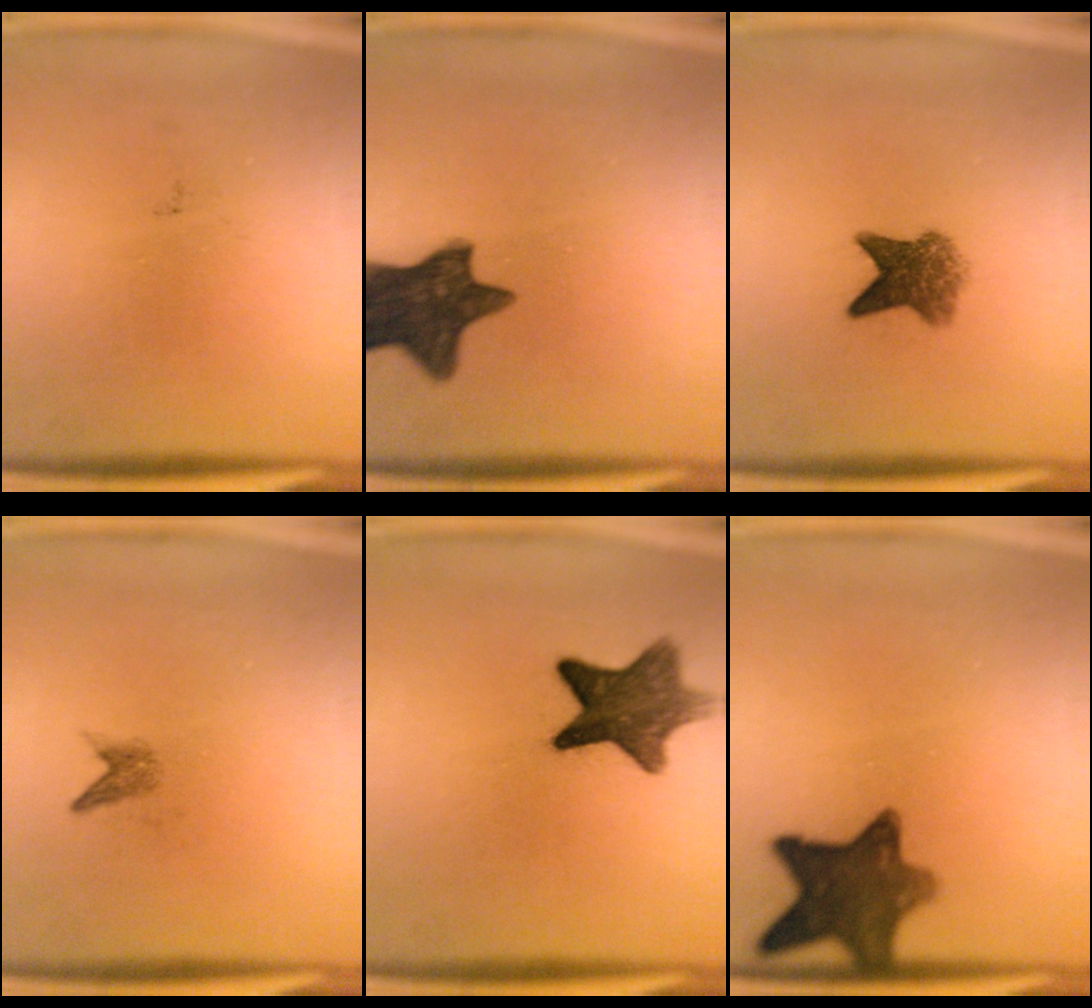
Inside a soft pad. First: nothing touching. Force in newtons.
{"total": 12.7}
{"total": 5.5}
{"total": 1.3}
{"total": 9.7}
{"total": 10.5}